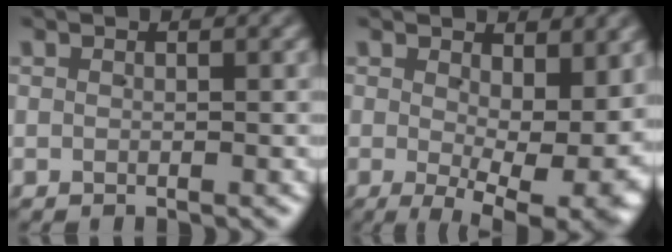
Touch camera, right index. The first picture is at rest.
{"total": 6.6, "force": [-0.6, 2.4, 6.2], "torque": [-0.078, -0.038, 0.004]}